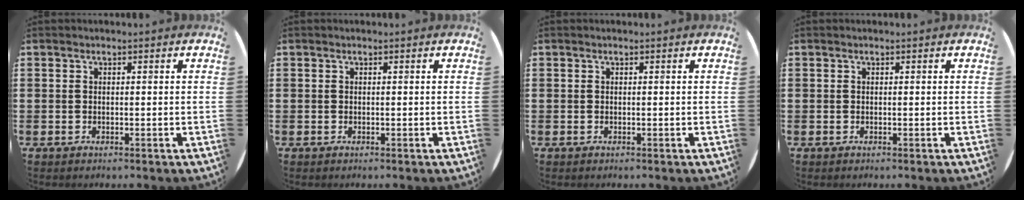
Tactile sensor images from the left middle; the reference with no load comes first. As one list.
[{"total": 0.0}, {"total": 0.0}, {"total": 0.0}]